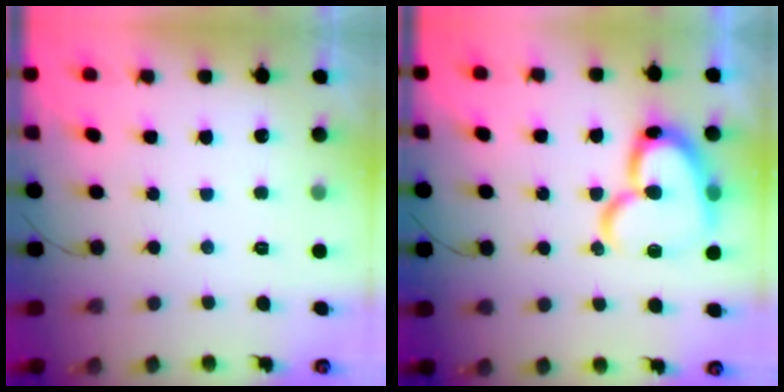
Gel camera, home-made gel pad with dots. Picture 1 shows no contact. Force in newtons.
{"total": 19.2, "press": 19.1, "slide": 2.0}